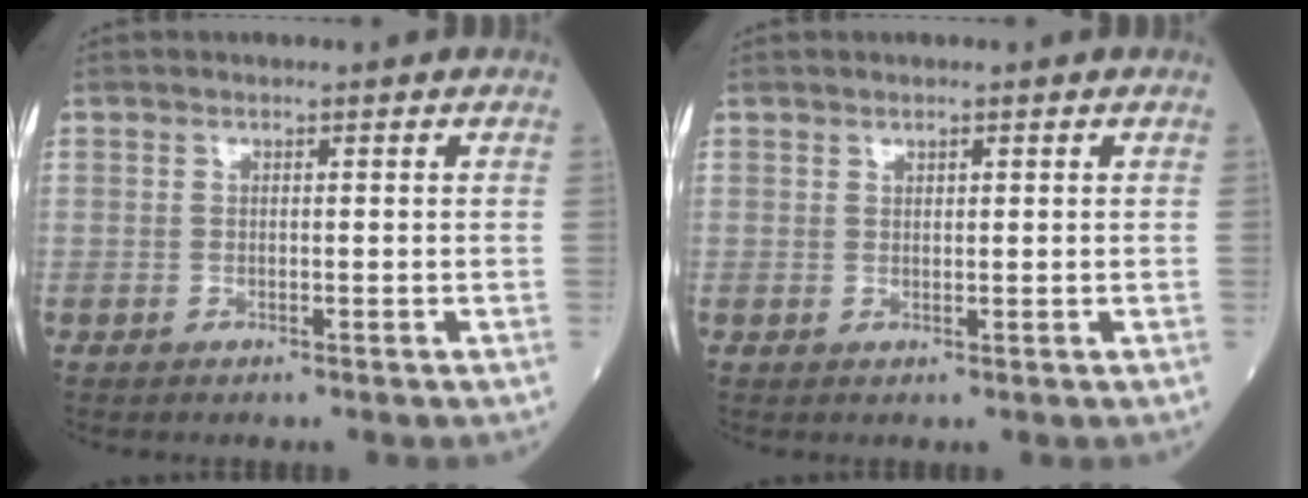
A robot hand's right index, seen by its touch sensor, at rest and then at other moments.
{"total": 0.6, "force": [0.4, 0.3, 0.3], "torque": [-0.005, -0.003, 0.008]}